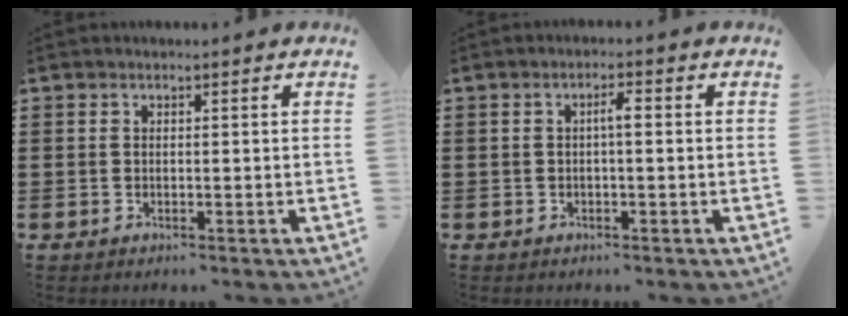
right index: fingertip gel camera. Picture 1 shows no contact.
{"total": 2.0, "force": [-0.2, 0.3, 2.0], "torque": [-0.038, 0.004, -0.006]}